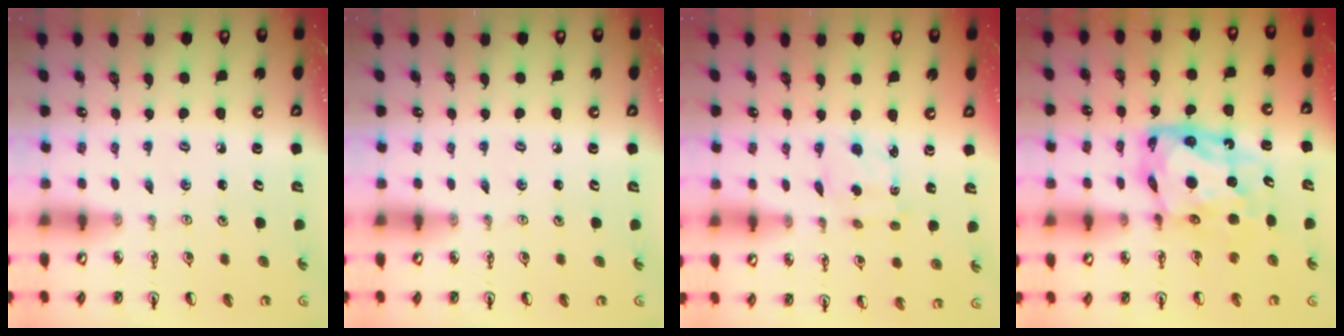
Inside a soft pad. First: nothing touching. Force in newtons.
{"total": 0.0}
{"total": 2.7, "press": 2.7, "slide": 0.5}
{"total": 10.6, "press": 10.5, "slide": 1.3}